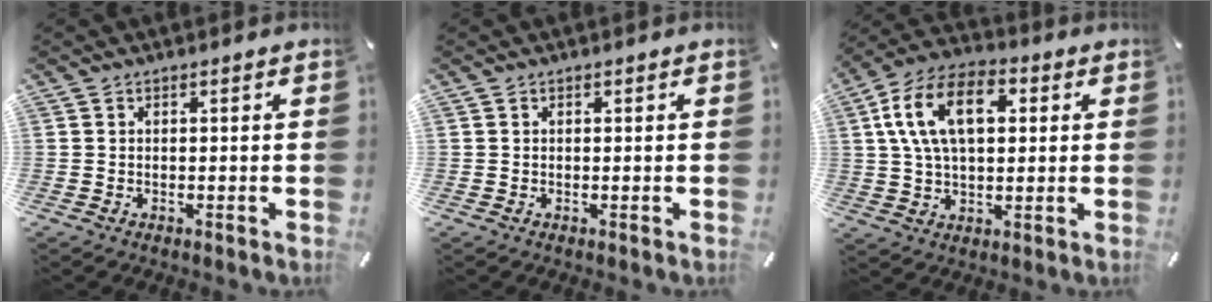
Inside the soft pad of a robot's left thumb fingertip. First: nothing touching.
{"total": 0.0}
{"total": 15.2, "force": [3.8, 9.2, 11.4], "torque": [-0.239, 0.011, 0.063]}